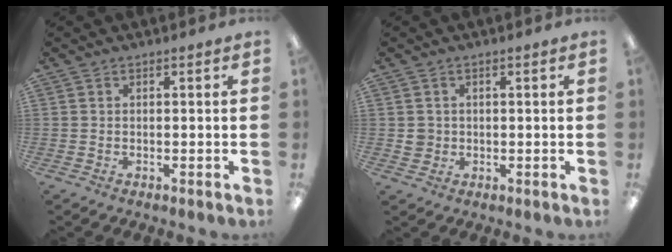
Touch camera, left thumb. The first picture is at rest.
{"total": 2.4, "force": [0.2, 2.4, 0.6], "torque": [-0.005, 0.000, 0.001]}